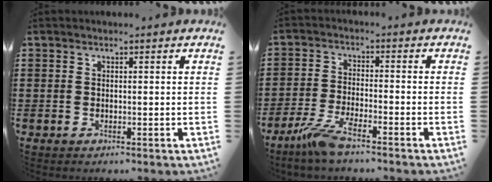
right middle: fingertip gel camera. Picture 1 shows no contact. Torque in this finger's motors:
{"motor_torque": [0.26, -0.39, 0.38, 0.11]}